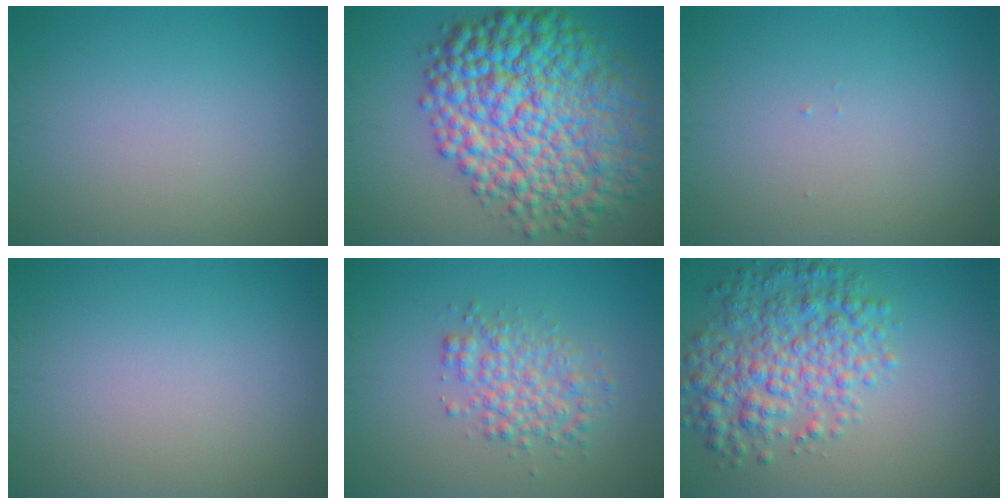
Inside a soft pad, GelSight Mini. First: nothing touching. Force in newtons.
{"total": 14.3, "press": 14.3, "slide": 0.2}
{"total": 0.0}
{"total": 0.0}
{"total": 3.5, "press": 3.5, "slide": 0.1}
{"total": 6.4, "press": 6.4, "slide": 0.1}